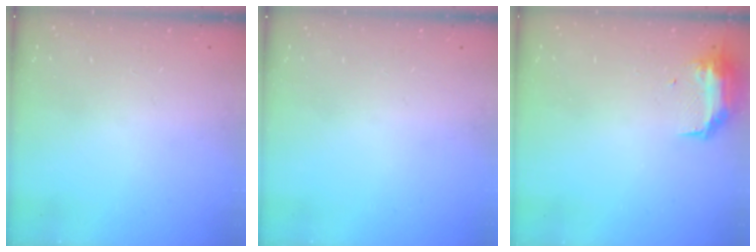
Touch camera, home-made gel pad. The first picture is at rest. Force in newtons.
{"total": 0.0}
{"total": 13.0, "press": 11.0, "slide": 6.9}